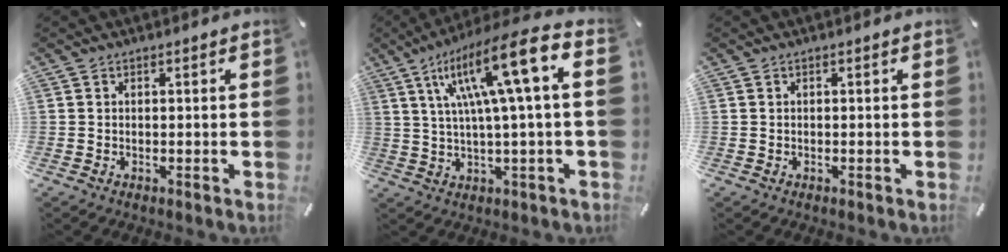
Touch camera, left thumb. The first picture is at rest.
{"total": 18.3, "force": [6.1, 3.1, 17.0], "torque": [-0.308, -0.020, 0.083]}
{"total": 0.0}